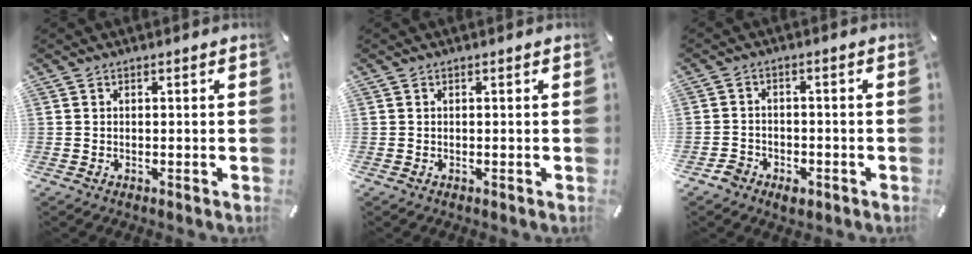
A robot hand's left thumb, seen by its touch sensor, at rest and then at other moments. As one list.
[{"total": 0.0}, {"total": 3.8, "force": [-2.4, 2.8, 1.0], "torque": [-0.021, 0.009, -0.047]}]